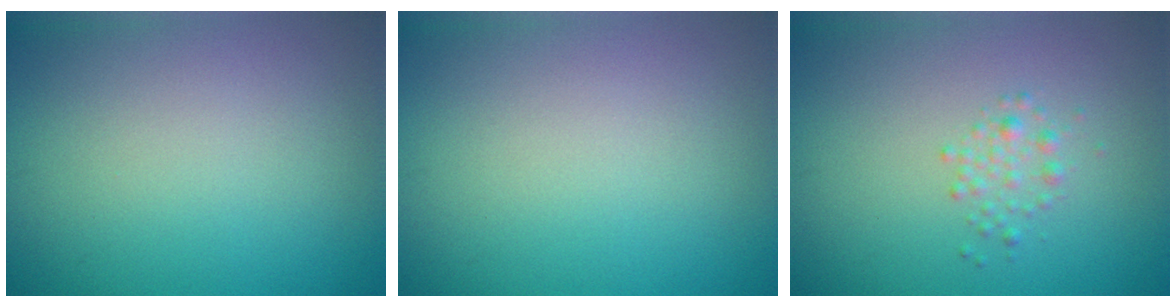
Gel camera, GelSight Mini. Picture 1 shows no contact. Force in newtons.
{"total": 0.0}
{"total": 1.4, "press": 1.4, "slide": 0.1}